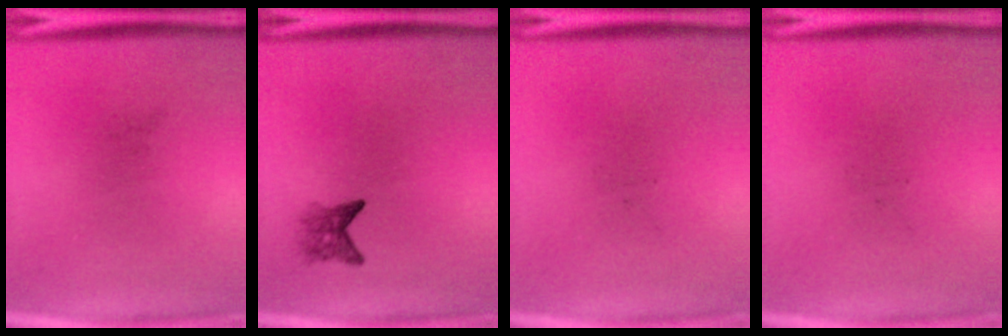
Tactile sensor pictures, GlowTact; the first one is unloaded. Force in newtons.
{"total": 2.2}
{"total": 0.0}
{"total": 0.0}